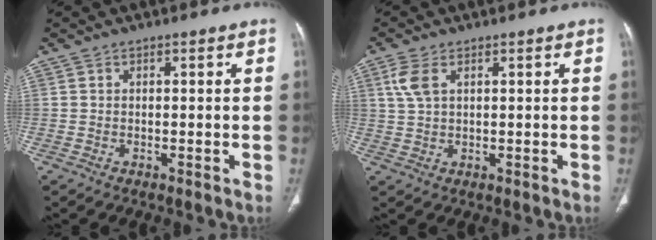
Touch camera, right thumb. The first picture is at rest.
{"total": 4.3, "force": [1.7, 2.2, 3.2], "torque": [-0.084, 0.007, 0.039]}